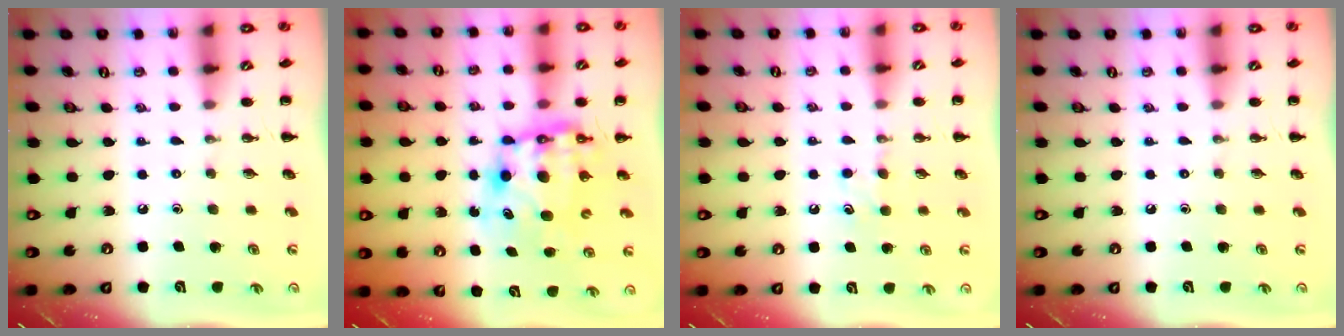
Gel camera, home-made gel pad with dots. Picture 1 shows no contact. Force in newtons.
{"total": 8.9, "press": 8.6, "slide": 2.2}
{"total": 5.0, "press": 4.8, "slide": 1.4}
{"total": 0.0}